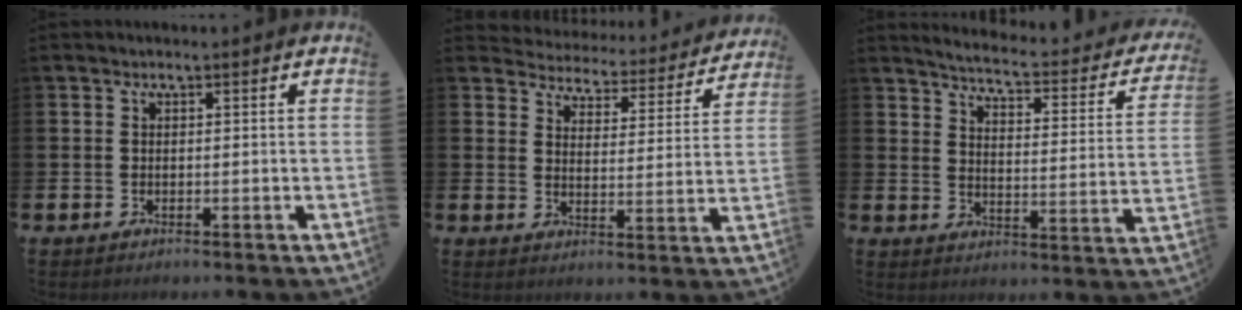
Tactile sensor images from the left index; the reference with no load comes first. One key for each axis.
{"total": 4.0, "fx": 3.9, "fy": 1.0, "fz": 0.1, "tx": -0.023, "ty": -0.041, "tz": 0.061}
{"total": 3.6, "fx": 3.3, "fy": 0.2, "fz": 1.4, "tx": -0.041, "ty": -0.039, "tz": 0.045}